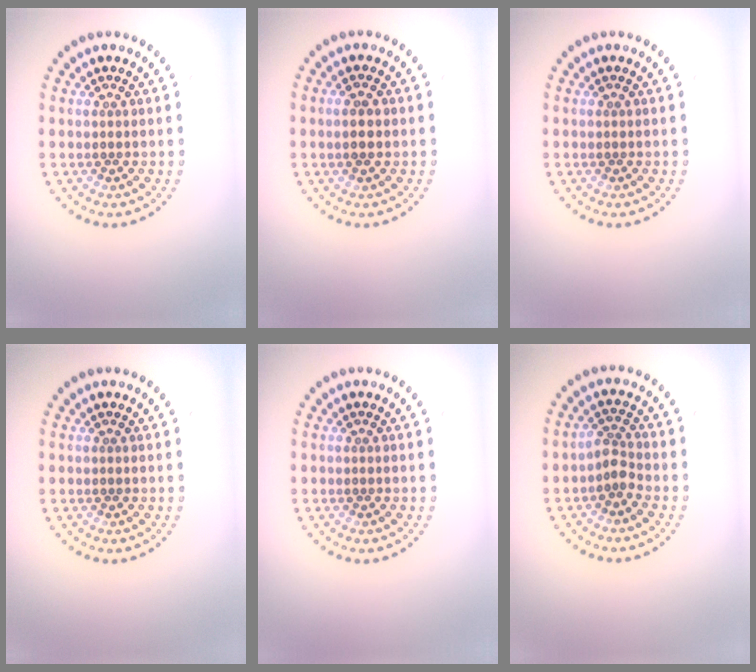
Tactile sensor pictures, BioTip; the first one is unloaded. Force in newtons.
{"total": 1.7, "press": 1.7, "slide": 0.5}
{"total": 0.0}
{"total": 0.0}
{"total": 0.0}
{"total": 1.8, "press": 1.4, "slide": 1.1}